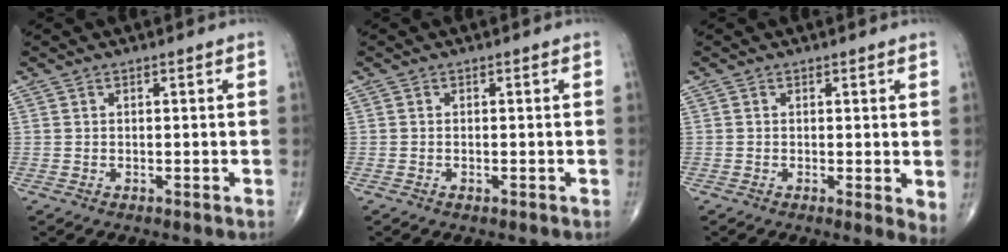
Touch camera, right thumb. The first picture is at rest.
{"total": 0.6, "force": [-0.3, 0.3, 0.5], "torque": [-0.011, 0.001, -0.006]}
{"total": 3.3, "force": [0.1, 1.1, 3.2], "torque": [-0.047, -0.011, -0.002]}